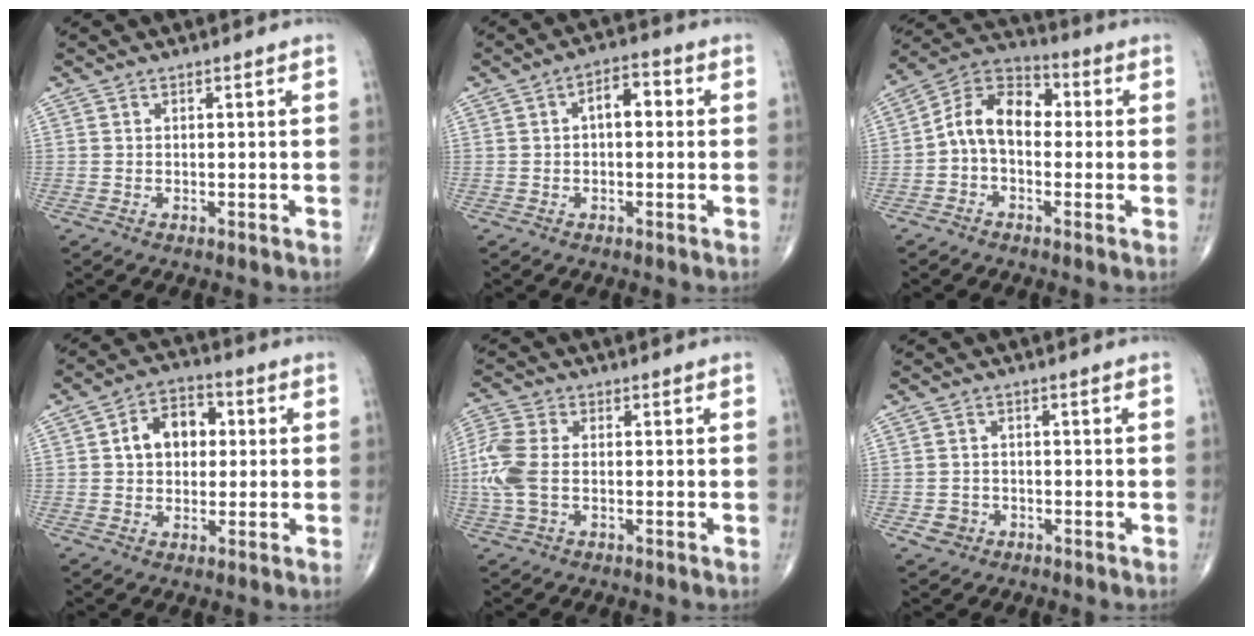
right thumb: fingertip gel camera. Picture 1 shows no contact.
{"total": 5.2, "force": [0.6, 2.7, 4.4], "torque": [-0.054, 0.015, 0.000]}
{"total": 10.8, "force": [-0.5, 7.2, 8.0], "torque": [-0.119, 0.037, -0.027]}
{"total": 9.1, "force": [1.4, 6.5, 6.2], "torque": [-0.074, 0.019, 0.015]}
{"total": 8.3, "force": [-0.6, 4.9, 6.6], "torque": [-0.181, 0.012, -0.017]}
{"total": 2.7, "force": [-1.1, 2.4, 0.6], "torque": [0.001, 0.008, -0.017]}